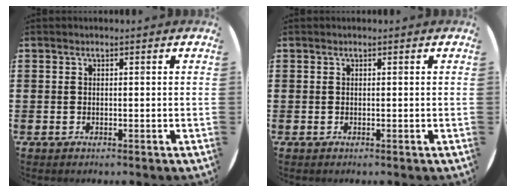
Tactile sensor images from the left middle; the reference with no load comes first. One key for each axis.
{"total": 0.0}